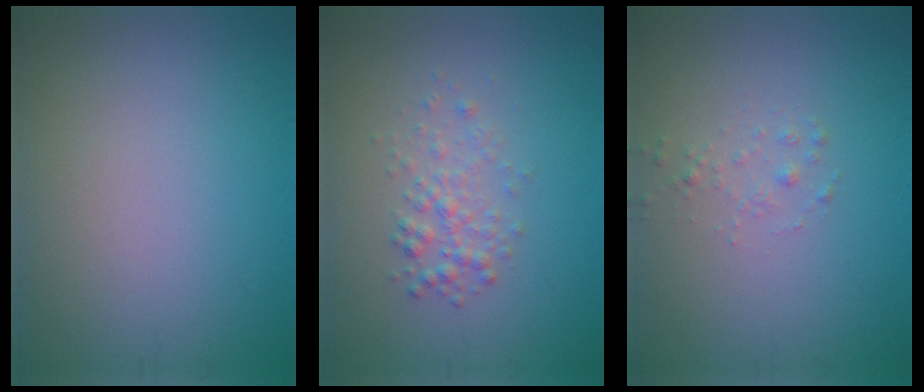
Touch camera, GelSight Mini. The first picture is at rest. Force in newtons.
{"total": 1.9, "press": 1.9, "slide": 0.0}
{"total": 0.8, "press": 0.7, "slide": 0.1}